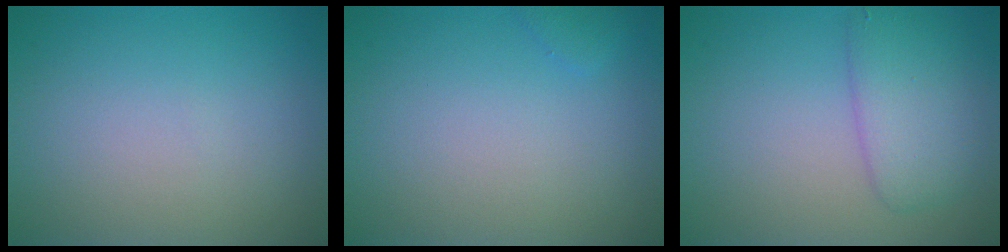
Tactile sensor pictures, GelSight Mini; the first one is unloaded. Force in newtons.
{"total": 0.7, "press": 0.7, "slide": 0.0}
{"total": 3.8, "press": 3.8, "slide": 0.1}